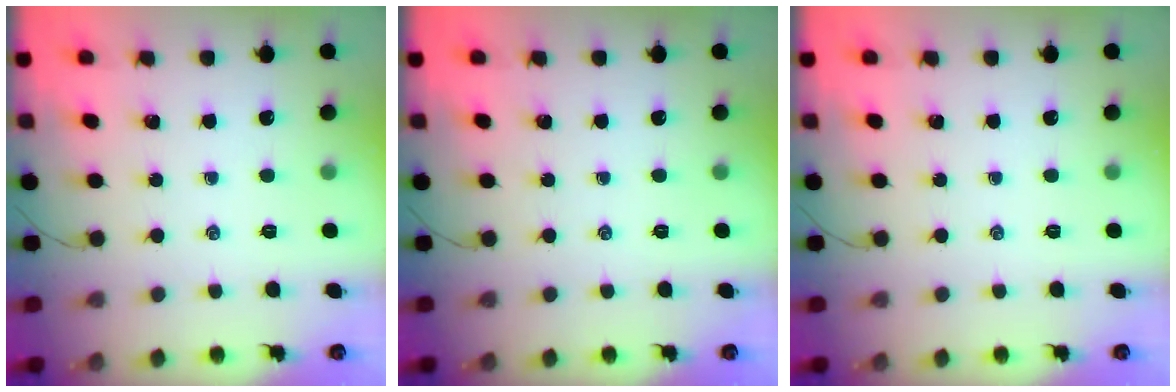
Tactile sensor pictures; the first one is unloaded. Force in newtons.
{"total": 0.0}
{"total": 0.0}